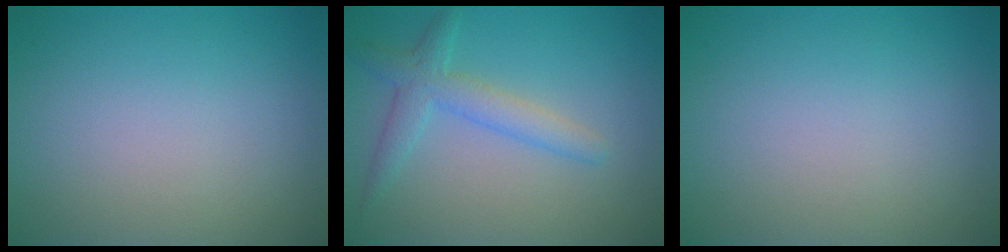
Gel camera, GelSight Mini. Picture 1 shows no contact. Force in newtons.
{"total": 2.1, "press": 2.1, "slide": 0.1}
{"total": 0.0}